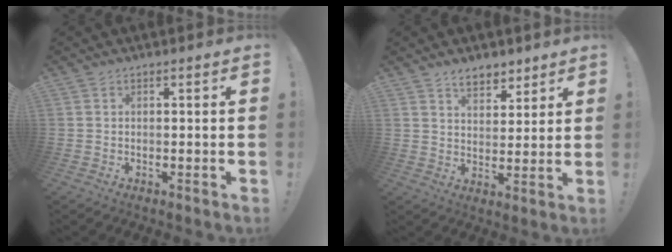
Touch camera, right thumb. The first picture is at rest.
{"total": 7.0, "force": [5.2, 3.8, 2.6], "torque": [-0.026, -0.035, 0.095]}